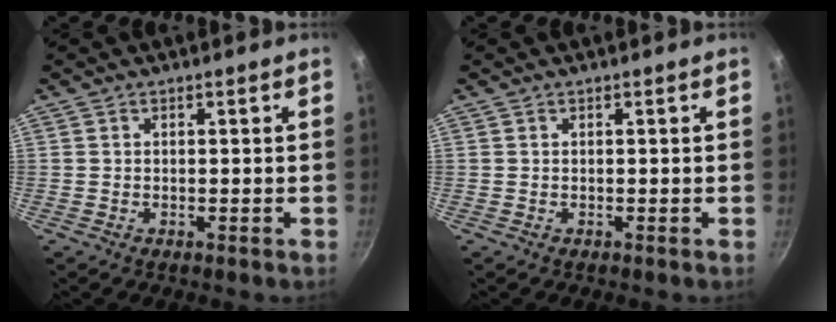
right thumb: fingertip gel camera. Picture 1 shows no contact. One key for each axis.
{"total": 0.0}